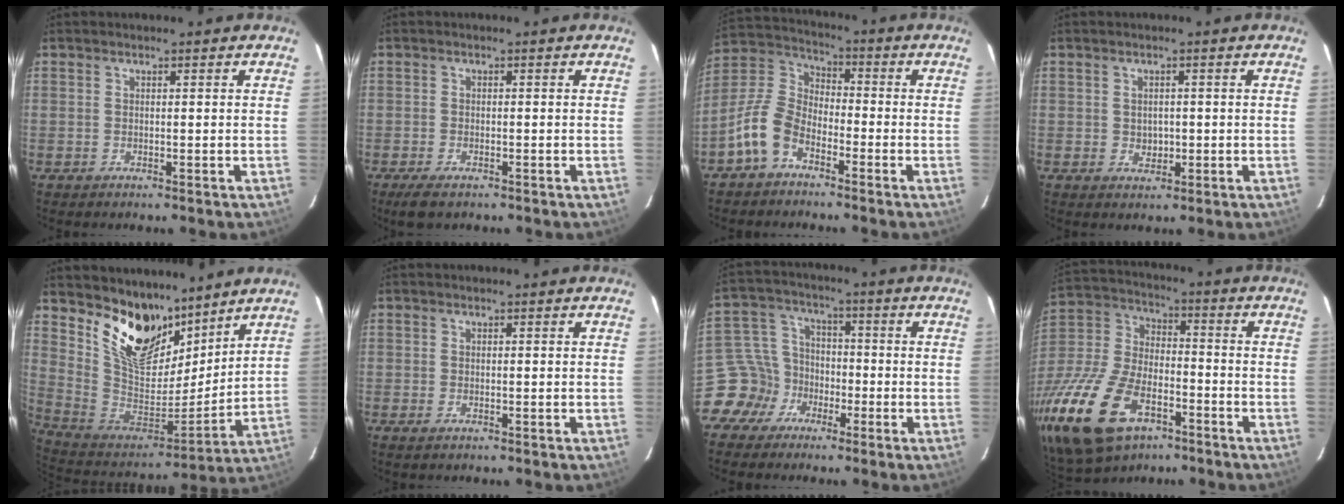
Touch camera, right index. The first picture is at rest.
{"total": 3.7, "force": [-2.6, 1.5, 2.2], "torque": [-0.054, -0.013, -0.047]}
{"total": 9.3, "force": [-5.5, 5.3, 5.2], "torque": [-0.122, 0.019, -0.116]}
{"total": 2.2, "force": [-0.1, 2.0, 1.0], "torque": [-0.014, 0.004, 0.002]}
{"total": 17.3, "force": [12.4, 8.6, 8.4], "torque": [-0.175, -0.012, 0.236]}
{"total": 1.2, "force": [-0.8, 0.5, 0.7], "torque": [-0.015, -0.004, -0.015]}
{"total": 8.6, "force": [-5.2, 6.8, 0.8], "torque": [-0.028, 0.034, -0.102]}
{"total": 26.3, "force": [-13.8, 14.6, 17.1], "torque": [-0.392, -0.022, -0.243]}